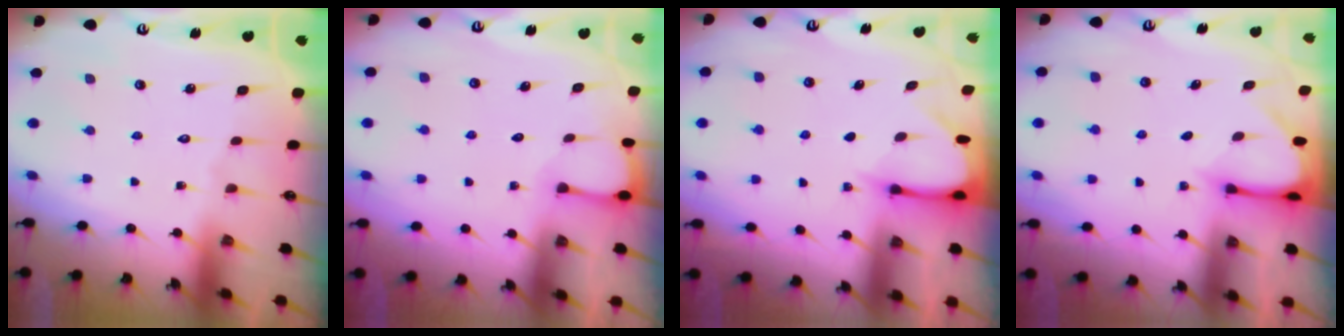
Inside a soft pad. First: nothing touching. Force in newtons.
{"total": 1.9, "press": 1.9, "slide": 0.2}
{"total": 3.6, "press": 3.6, "slide": 0.3}
{"total": 3.0, "press": 3.0, "slide": 0.4}